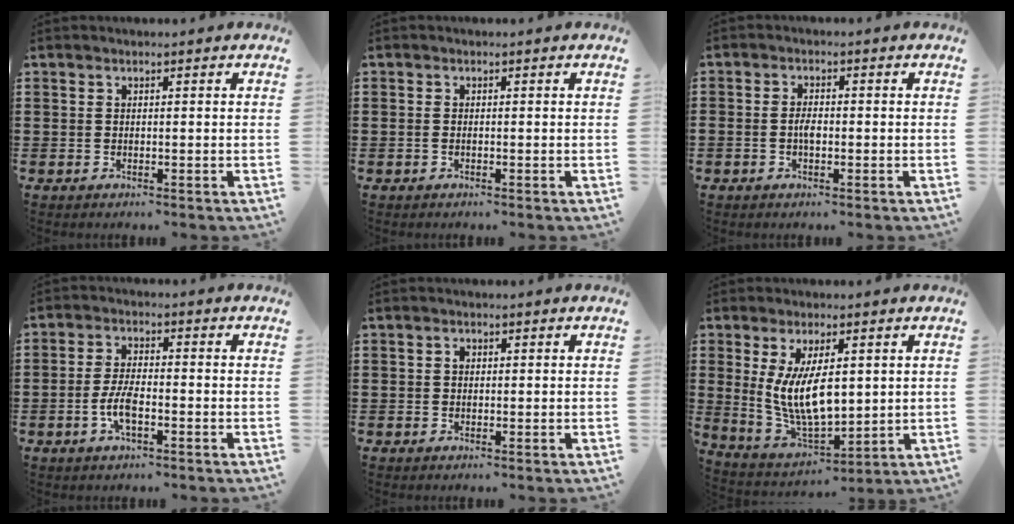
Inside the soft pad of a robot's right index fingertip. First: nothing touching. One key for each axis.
{"total": 0.5, "fx": -0.3, "fy": 0.2, "fz": 0.4, "tx": -0.010, "ty": -0.003, "tz": -0.005}
{"total": 2.0, "fx": -0.7, "fy": 1.0, "fz": 1.7, "tx": -0.032, "ty": 0.004, "tz": -0.013}
{"total": 5.0, "fx": -1.7, "fy": 1.8, "fz": 4.3, "tx": -0.102, "ty": -0.001, "tz": -0.039}
{"total": 0.7, "fx": 0.2, "fy": 0.6, "fz": 0.4, "tx": -0.009, "ty": 0.002, "tz": 0.004}
{"total": 9.7, "fx": 1.5, "fy": 4.2, "fz": 8.6, "tx": -0.183, "ty": -0.001, "tz": 0.027}